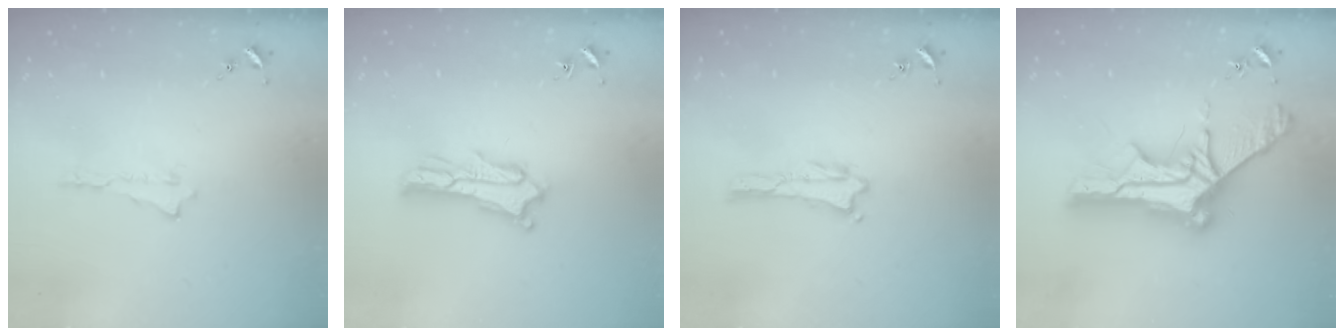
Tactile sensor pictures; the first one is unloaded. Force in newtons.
{"total": 4.0, "press": 4.0, "slide": 0.4}
{"total": 0.0}
{"total": 11.2, "press": 11.2, "slide": 0.8}